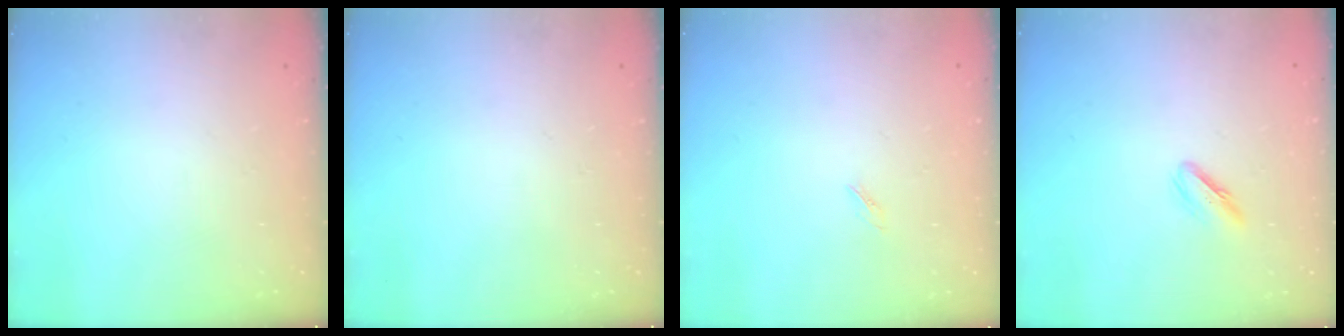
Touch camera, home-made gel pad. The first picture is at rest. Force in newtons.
{"total": 0.0}
{"total": 1.2, "press": 1.1, "slide": 0.4}
{"total": 4.6, "press": 4.2, "slide": 1.6}